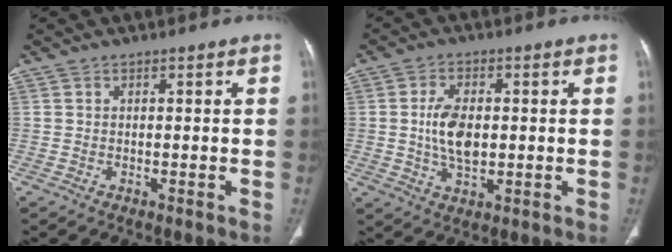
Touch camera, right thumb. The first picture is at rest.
{"total": 7.6, "force": [0.2, 4.3, 6.2], "torque": [-0.114, -0.001, 0.005]}